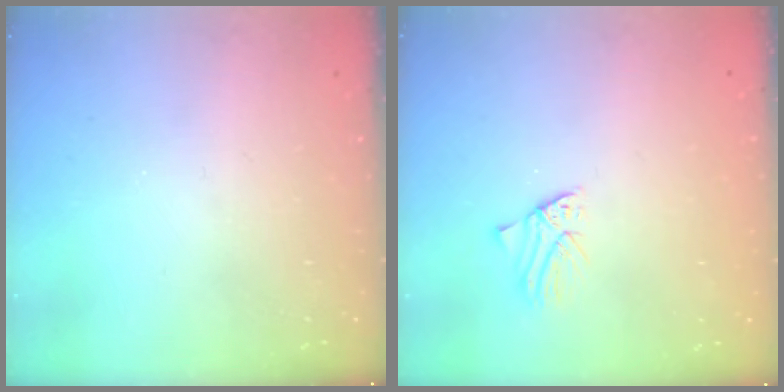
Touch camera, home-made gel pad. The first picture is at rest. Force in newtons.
{"total": 0.8, "press": 0.8, "slide": 0.1}